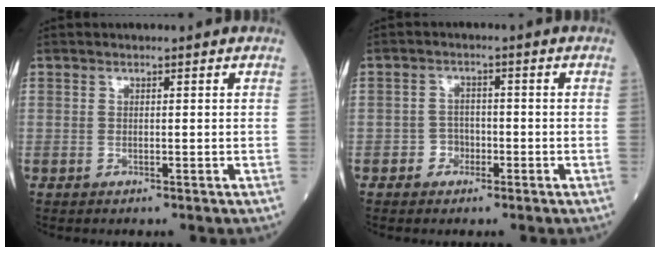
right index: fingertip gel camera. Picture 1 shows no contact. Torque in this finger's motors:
{"motor_torque": [-0.01, 0.00, 0.10, -0.01]}